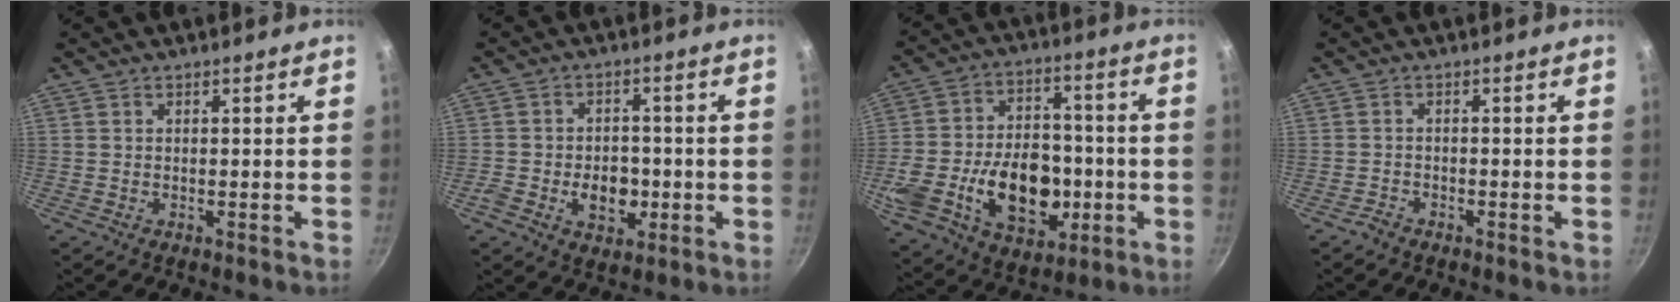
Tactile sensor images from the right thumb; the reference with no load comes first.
{"total": 7.5, "force": [-1.9, 5.4, 4.9], "torque": [-0.055, 0.013, -0.030]}
{"total": 24.2, "force": [-5.1, 16.5, 17.0], "torque": [-0.288, 0.040, -0.070]}
{"total": 1.4, "force": [-1.3, 0.4, 0.2], "torque": [-0.014, 0.012, -0.028]}